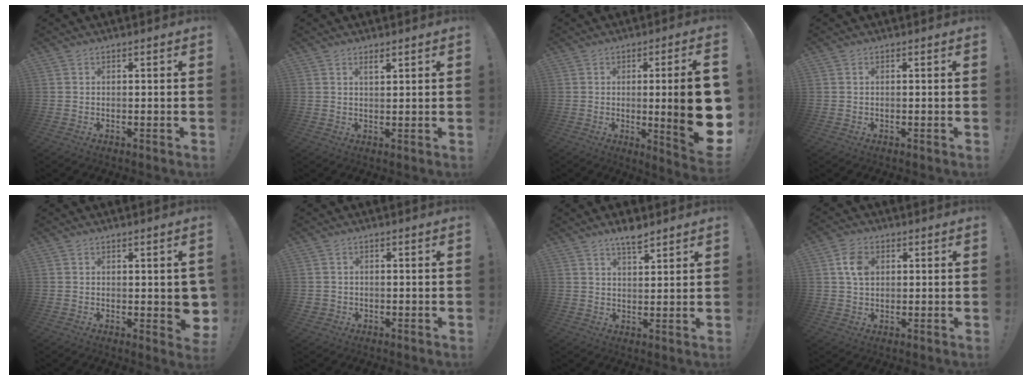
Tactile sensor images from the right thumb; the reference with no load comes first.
{"total": 2.1, "force": [1.6, 0.4, 1.3], "torque": [-0.018, -0.006, 0.027]}
{"total": 18.3, "force": [-0.8, 1.9, 18.2], "torque": [-0.251, -0.016, -0.007]}
{"total": 0.0}
{"total": 3.9, "force": [0.5, 2.2, 3.3], "torque": [-0.028, -0.002, 0.014]}
{"total": 1.8, "force": [-0.2, 1.7, 0.6], "torque": [-0.014, 0.005, -0.001]}
{"total": 5.1, "force": [4.1, 1.1, 2.8], "torque": [-0.038, -0.028, 0.069]}
{"total": 6.8, "force": [1.8, 4.9, 4.2], "torque": [-0.062, 0.004, 0.034]}